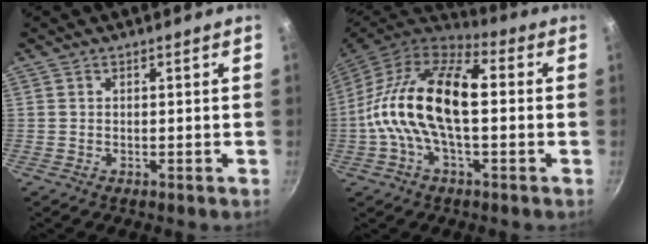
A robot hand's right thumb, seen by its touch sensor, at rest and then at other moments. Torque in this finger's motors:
{"motor_torque": [1.61, 2.48, 1.40, -1.12, 0.58]}